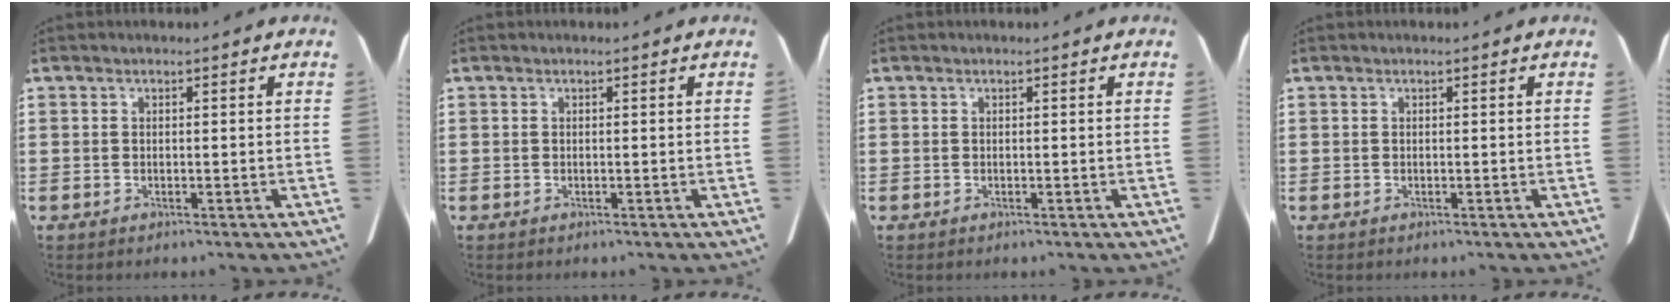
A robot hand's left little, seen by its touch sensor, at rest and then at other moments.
{"total": 0.0}
{"total": 0.0}
{"total": 0.0}